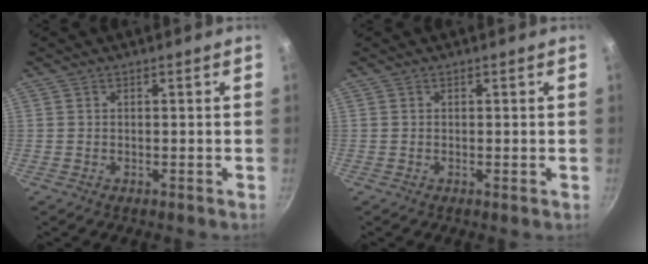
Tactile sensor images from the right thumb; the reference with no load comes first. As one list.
[{"total": 0.6, "force": [-0.1, 0.1, 0.5], "torque": [-0.011, -0.003, -0.003]}]